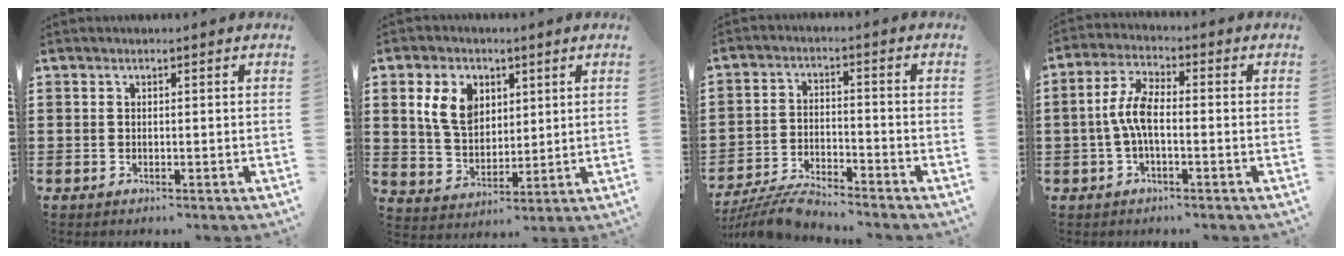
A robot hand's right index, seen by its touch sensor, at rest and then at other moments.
{"total": 7.5, "force": [2.9, 5.4, 4.3], "torque": [-0.106, 0.013, 0.049]}
{"total": 5.7, "force": [-5.5, 0.1, 1.3], "torque": [-0.041, -0.006, -0.111]}
{"total": 5.9, "force": [-0.8, 2.1, 5.5], "torque": [-0.128, -0.002, -0.022]}